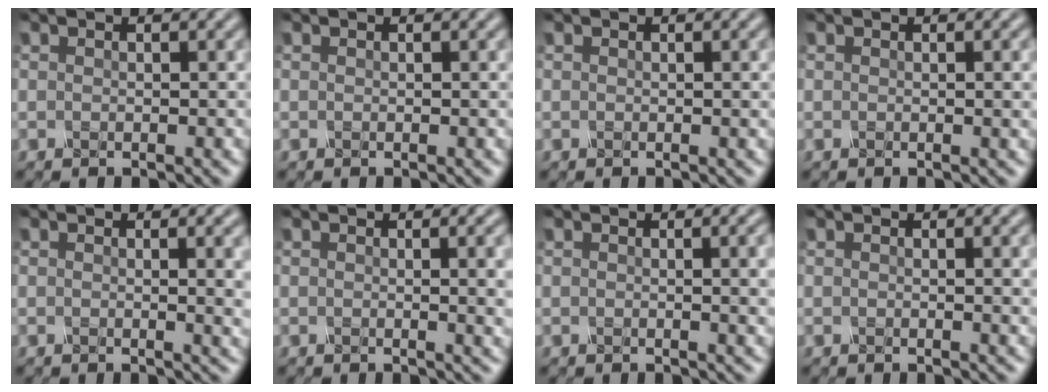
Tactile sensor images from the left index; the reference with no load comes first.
{"total": 0.0}
{"total": 0.9, "force": [0.1, 0.2, 0.8], "torque": [-0.007, 0.003, 0.000]}
{"total": 1.4, "force": [0.1, 0.3, 1.3], "torque": [-0.012, 0.003, 0.000]}
{"total": 4.1, "force": [0.5, 1.5, 3.8], "torque": [-0.029, 0.005, 0.006]}
{"total": 4.8, "force": [0.4, 1.9, 4.4], "torque": [-0.029, 0.007, 0.005]}
{"total": 3.7, "force": [0.3, 1.3, 3.5], "torque": [-0.029, 0.006, 0.003]}
{"total": 2.4, "force": [0.3, 0.7, 2.3], "torque": [-0.019, 0.002, -0.001]}